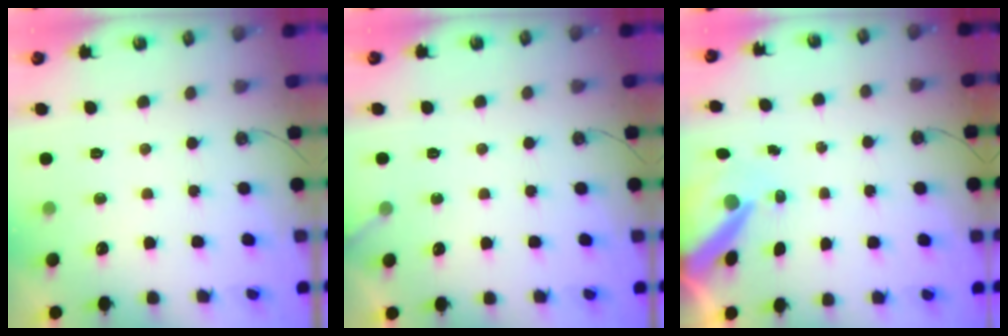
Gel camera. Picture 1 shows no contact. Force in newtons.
{"total": 1.7, "press": 1.7, "slide": 0.1}
{"total": 8.5, "press": 8.4, "slide": 0.8}